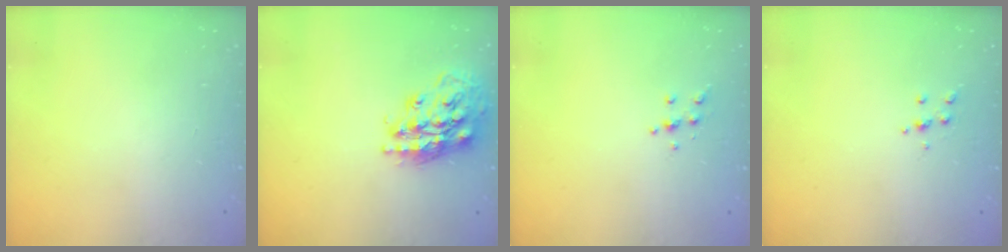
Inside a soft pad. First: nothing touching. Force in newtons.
{"total": 18.4, "press": 18.3, "slide": 1.7}
{"total": 4.2, "press": 4.2, "slide": 0.4}
{"total": 4.0, "press": 3.9, "slide": 0.9}